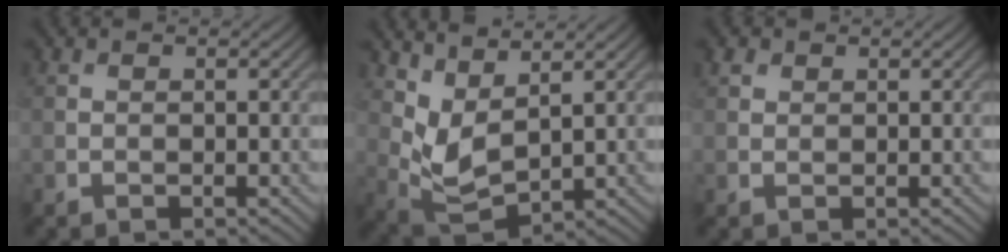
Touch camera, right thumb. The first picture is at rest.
{"total": 5.4, "force": [3.3, 2.2, 3.6], "torque": [-0.098, -0.009, 0.075]}
{"total": 1.2, "force": [0.9, 0.8, 0.3], "torque": [-0.008, 0.004, 0.018]}